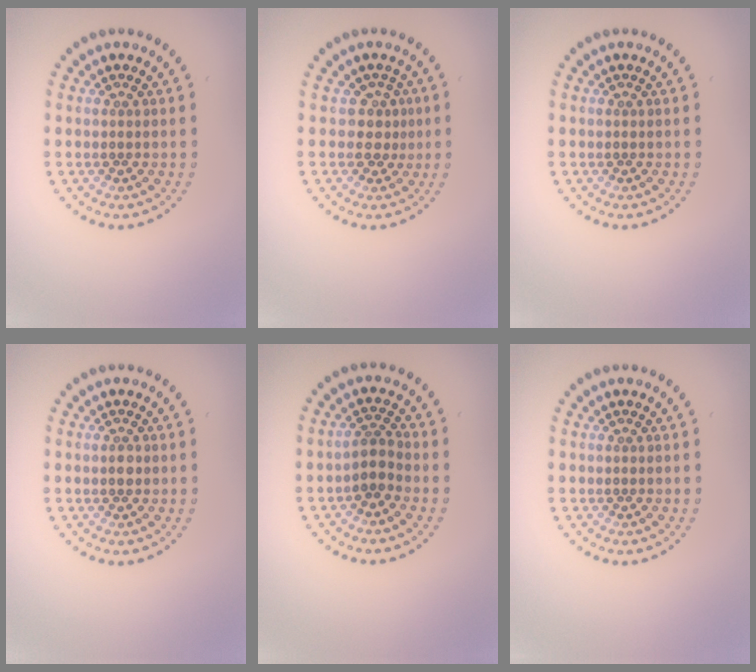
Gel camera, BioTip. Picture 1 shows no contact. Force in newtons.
{"total": 2.1, "press": 1.3, "slide": 1.6}
{"total": 0.0}
{"total": 1.2, "press": 1.2, "slide": 0.2}
{"total": 2.2, "press": 1.7, "slide": 1.4}
{"total": 0.0}